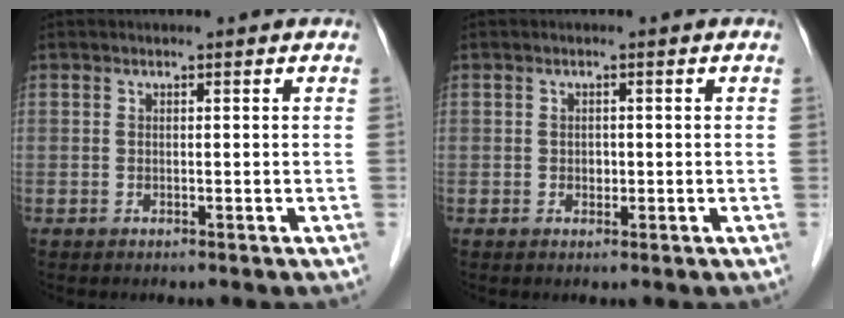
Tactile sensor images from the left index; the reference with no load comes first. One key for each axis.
{"total": 0.9, "fx": 0.0, "fy": 0.7, "fz": 0.5, "tx": -0.007, "ty": 0.002, "tz": 0.000}